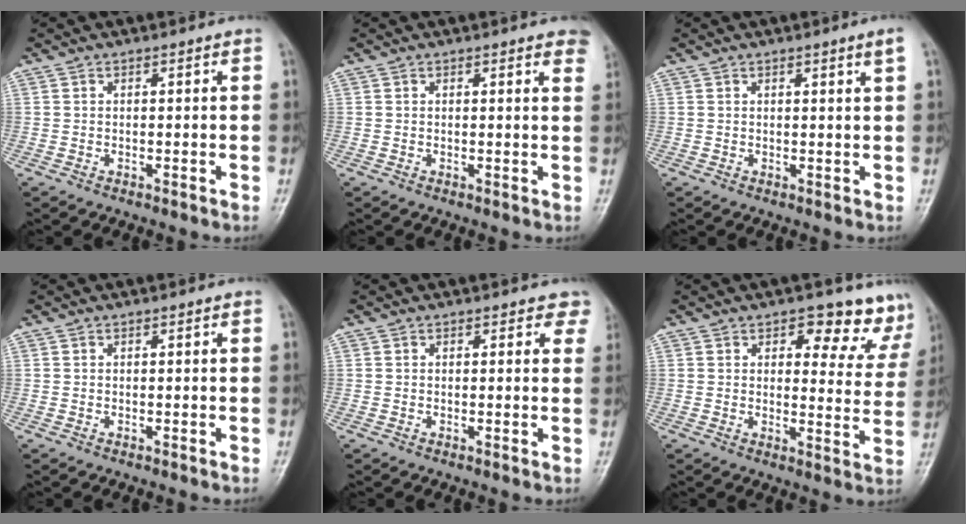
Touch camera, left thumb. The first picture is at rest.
{"total": 4.8, "force": [3.8, 1.2, 2.5], "torque": [-0.014, -0.008, 0.030]}
{"total": 1.8, "force": [1.1, -0.4, 1.4], "torque": [-0.022, -0.010, 0.017]}
{"total": 0.0}
{"total": 2.9, "force": [2.2, 1.6, 0.8], "torque": [0.024, -0.007, 0.007]}
{"total": 10.9, "force": [8.2, 5.4, 4.7], "torque": [-0.002, -0.046, 0.080]}